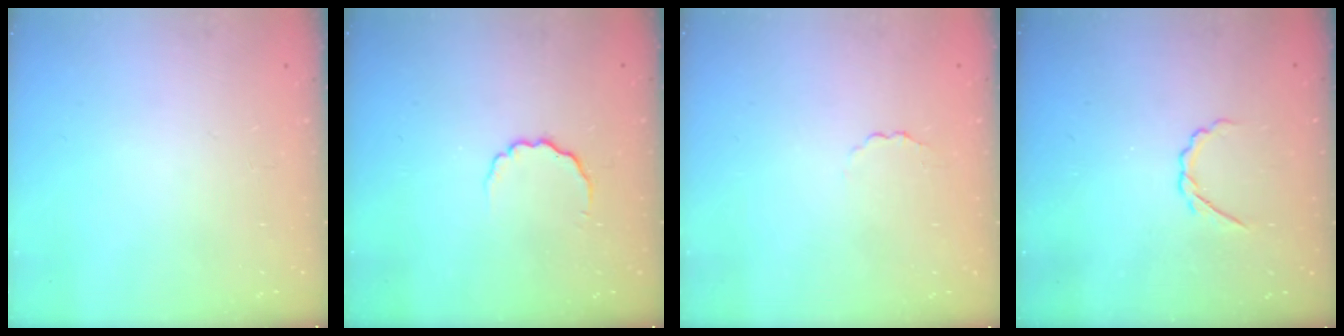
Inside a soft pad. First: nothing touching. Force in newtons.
{"total": 3.0, "press": 2.9, "slide": 0.7}
{"total": 1.7, "press": 1.6, "slide": 0.5}
{"total": 2.4, "press": 2.3, "slide": 0.7}